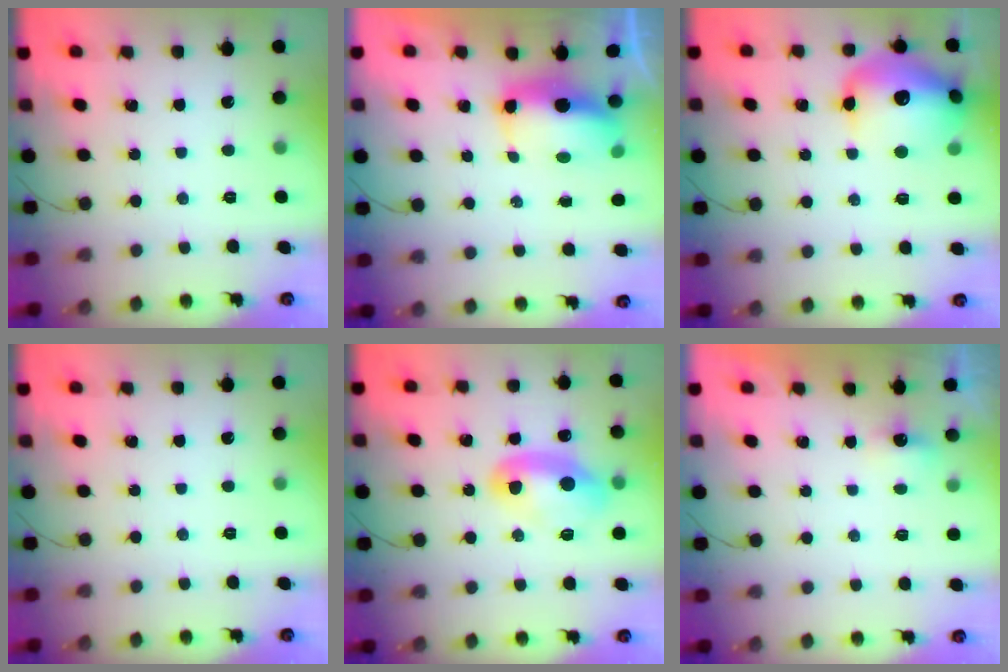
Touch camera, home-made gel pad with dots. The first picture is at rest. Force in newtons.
{"total": 8.2, "press": 8.1, "slide": 1.0}
{"total": 18.3, "press": 18.2, "slide": 1.6}
{"total": 0.0}
{"total": 10.6, "press": 10.6, "slide": 1.1}
{"total": 1.7, "press": 1.5, "slide": 0.7}